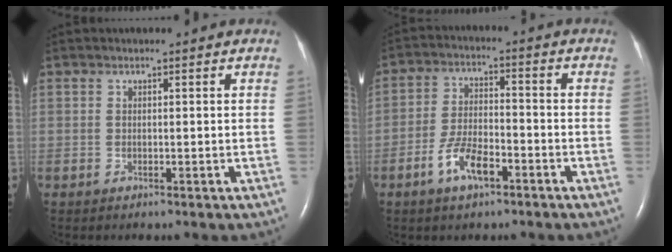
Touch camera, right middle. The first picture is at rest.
{"total": 7.0, "force": [-3.9, 2.5, 5.2], "torque": [-0.110, 0.003, -0.071]}